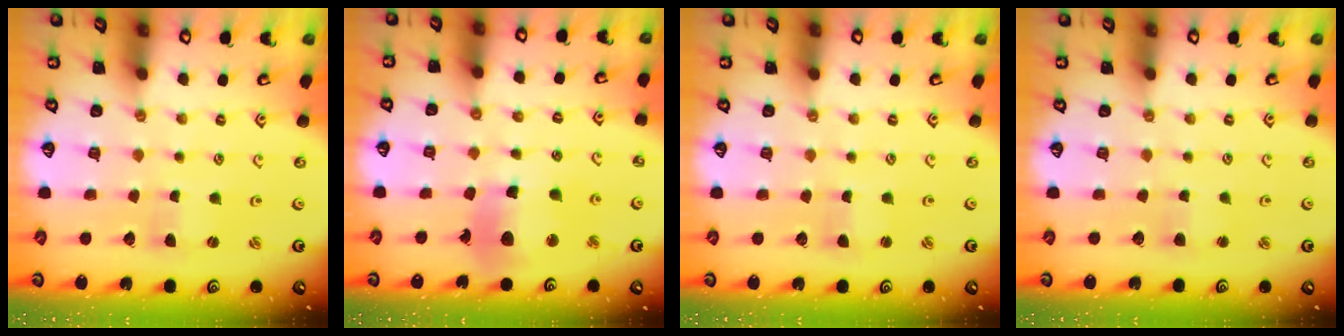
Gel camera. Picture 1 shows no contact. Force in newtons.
{"total": 13.9, "press": 13.8, "slide": 1.8}
{"total": 0.8, "press": 0.8, "slide": 0.1}
{"total": 3.4, "press": 3.4, "slide": 0.3}